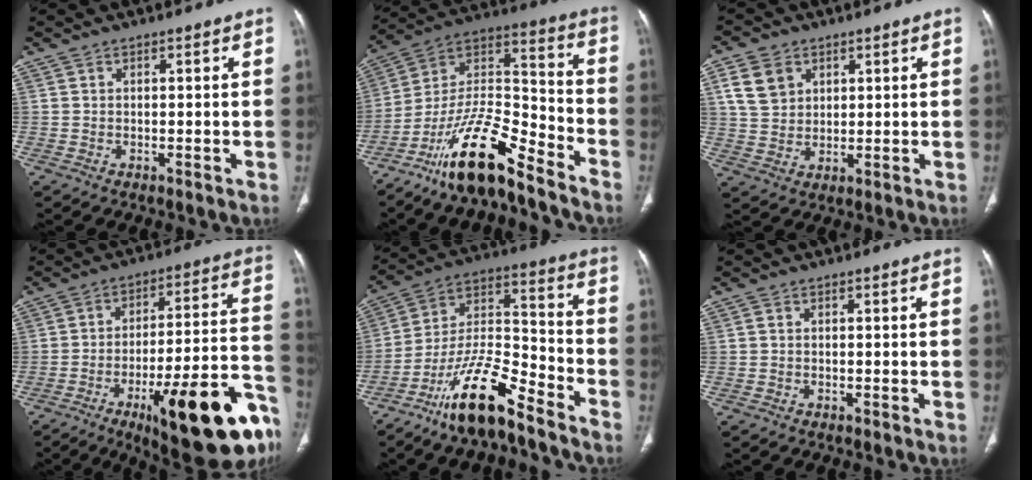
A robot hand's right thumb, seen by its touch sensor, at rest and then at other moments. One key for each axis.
{"total": 17.6, "fx": -13.0, "fy": 4.6, "fz": 10.9, "tx": -0.187, "ty": 0.088, "tz": -0.238}
{"total": 7.9, "fx": 3.4, "fy": 5.9, "fz": 3.9, "tx": -0.057, "ty": -0.008, "tz": 0.072}
{"total": 27.6, "fx": -13.4, "fy": 7.4, "fz": 23.0, "tx": -0.238, "ty": 0.069, "tz": -0.188}
{"total": 16.3, "fx": -11.8, "fy": 4.2, "fz": 10.4, "tx": -0.185, "ty": 0.080, "tz": -0.217}
{"total": 0.0}